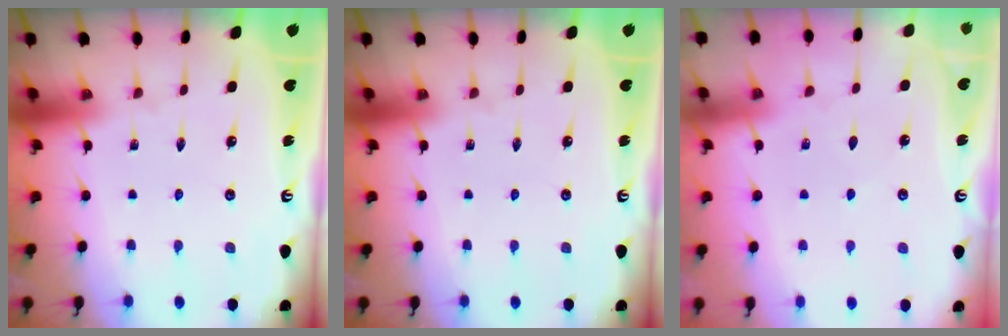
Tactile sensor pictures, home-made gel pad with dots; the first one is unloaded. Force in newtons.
{"total": 0.0}
{"total": 4.5, "press": 4.4, "slide": 0.7}